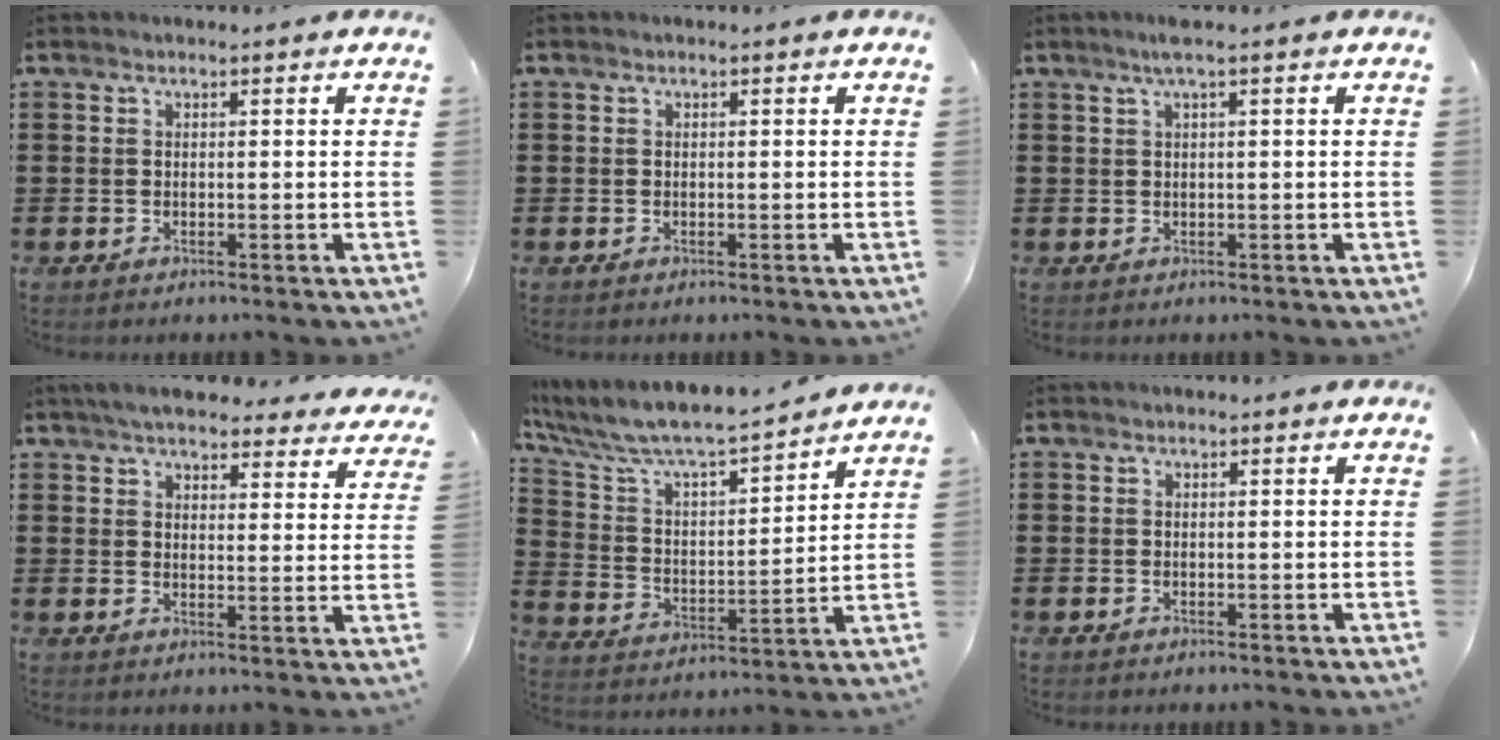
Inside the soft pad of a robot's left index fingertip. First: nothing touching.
{"total": 0.0}
{"total": 1.8, "force": [0.9, -0.1, 1.6], "torque": [-0.032, 0.001, 0.015]}
{"total": 5.0, "force": [4.7, 0.7, 1.4], "torque": [-0.047, -0.014, 0.084]}
{"total": 6.7, "force": [6.1, 0.8, 2.6], "torque": [-0.082, -0.050, 0.096]}
{"total": 0.0}